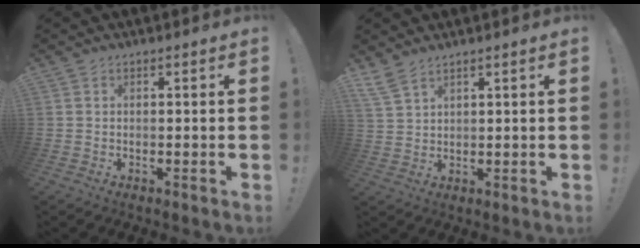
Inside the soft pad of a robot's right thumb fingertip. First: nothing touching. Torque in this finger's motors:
{"motor_torque": [1.00, 1.70, 1.06, 0.94, 0.20]}